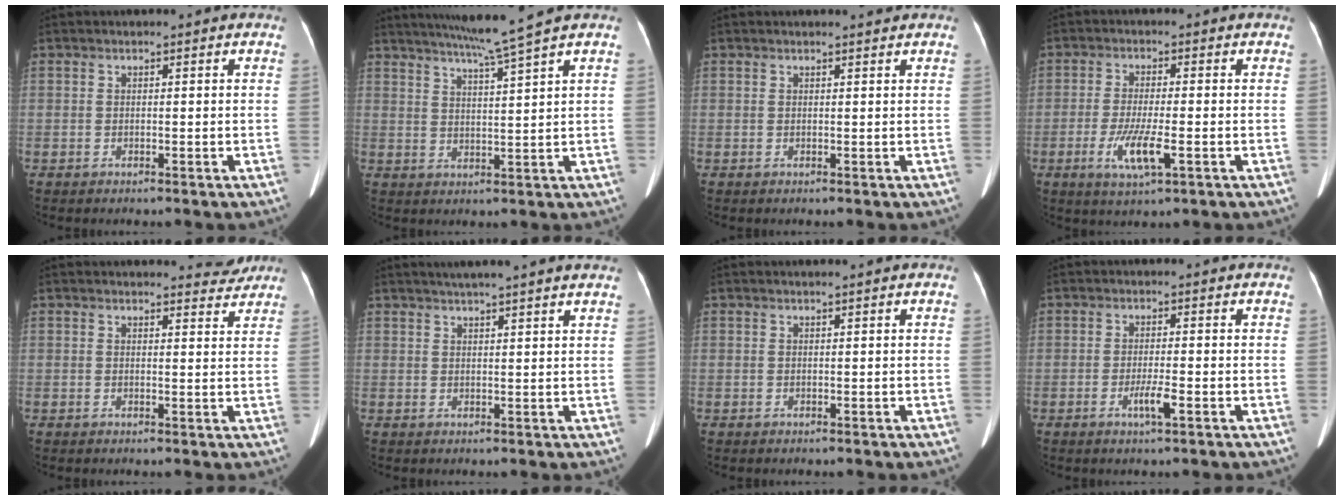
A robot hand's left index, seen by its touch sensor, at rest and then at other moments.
{"total": 7.2, "force": [5.7, -2.2, 3.7], "torque": [-0.060, -0.005, 0.097]}
{"total": 1.2, "force": [1.1, -0.1, 0.3], "torque": [-0.006, 0.001, 0.017]}
{"total": 6.2, "force": [-2.2, 0.9, 5.7], "torque": [-0.117, -0.013, -0.037]}
{"total": 3.2, "force": [3.2, 0.5, -0.1], "torque": [-0.001, -0.014, 0.027]}
{"total": 8.7, "force": [7.4, -0.5, 4.5], "torque": [-0.069, 0.022, 0.085]}
{"total": 0.0}
{"total": 2.8, "force": [-1.2, 0.0, 2.5], "torque": [-0.049, -0.004, -0.022]}